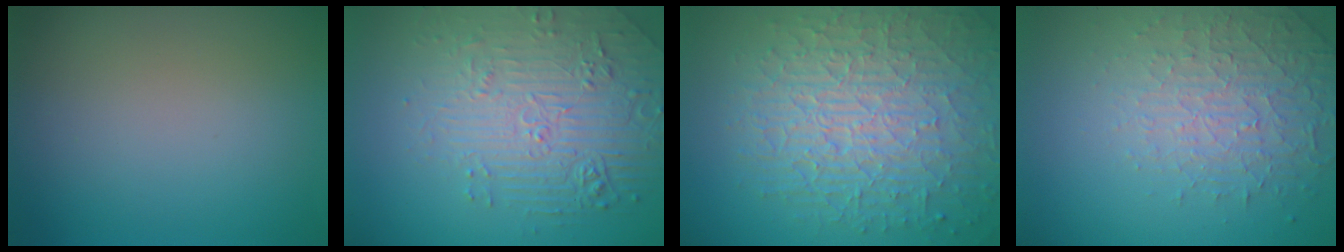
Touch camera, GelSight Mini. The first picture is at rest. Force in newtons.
{"total": 4.8, "press": 4.4, "slide": 1.9}
{"total": 10.0, "press": 6.5, "slide": 7.6}
{"total": 4.5, "press": 3.3, "slide": 3.1}